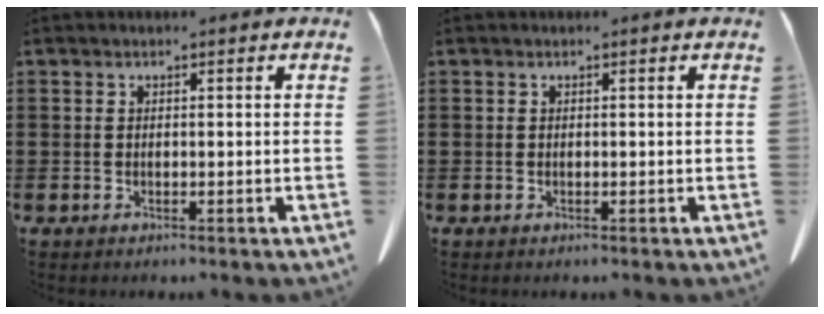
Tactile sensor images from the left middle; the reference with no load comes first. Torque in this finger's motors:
{"motor_torque": [0.00, 0.00, 0.00, -0.01]}